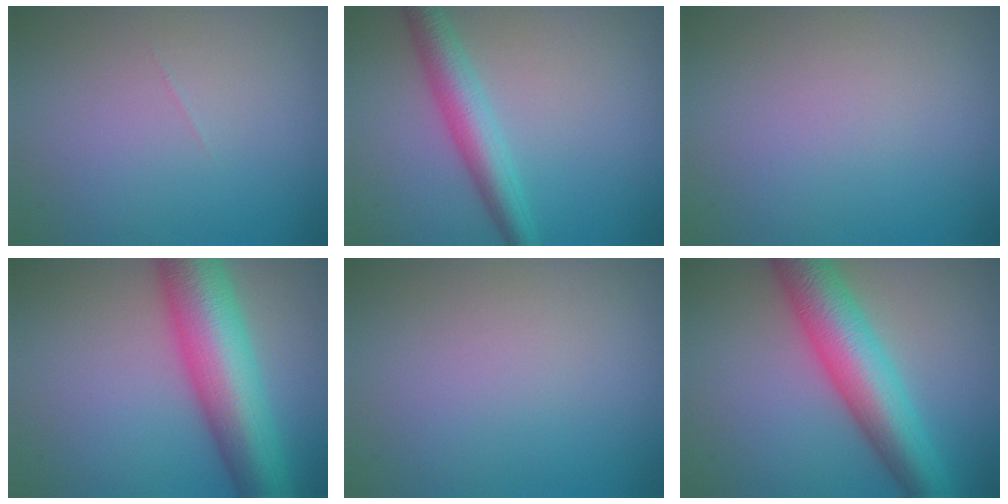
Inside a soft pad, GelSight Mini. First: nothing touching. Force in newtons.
{"total": 4.4, "press": 4.4, "slide": 0.1}
{"total": 0.0}
{"total": 11.2, "press": 11.2, "slide": 0.3}
{"total": 0.0}
{"total": 8.4, "press": 8.4, "slide": 0.2}